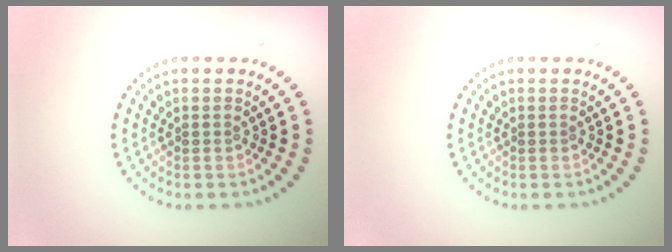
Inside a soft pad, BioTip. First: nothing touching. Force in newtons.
{"total": 0.0}